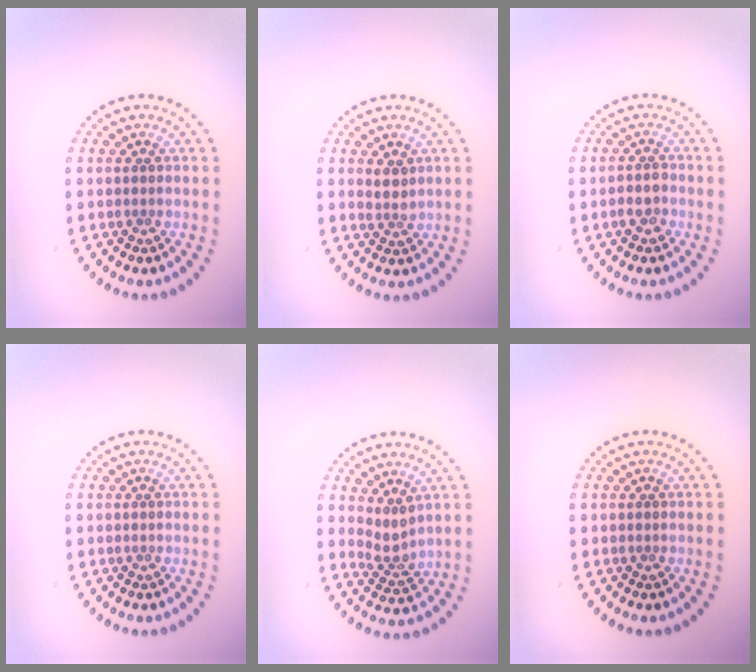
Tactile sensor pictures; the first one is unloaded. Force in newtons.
{"total": 1.6, "press": 1.3, "slide": 0.9}
{"total": 1.8, "press": 1.8, "slide": 0.5}
{"total": 0.0}
{"total": 2.2, "press": 1.6, "slide": 1.5}
{"total": 0.0}